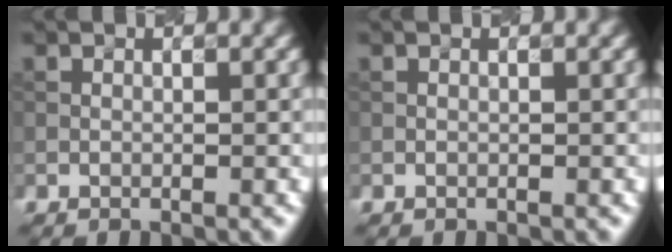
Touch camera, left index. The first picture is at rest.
{"total": 0.0}